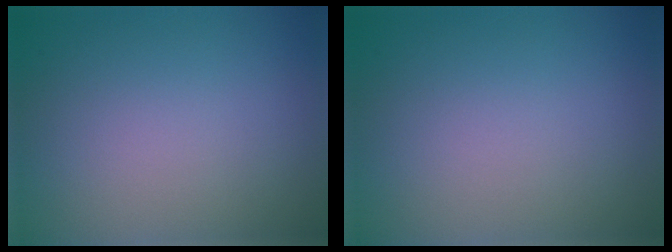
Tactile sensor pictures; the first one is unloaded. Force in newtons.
{"total": 0.0}